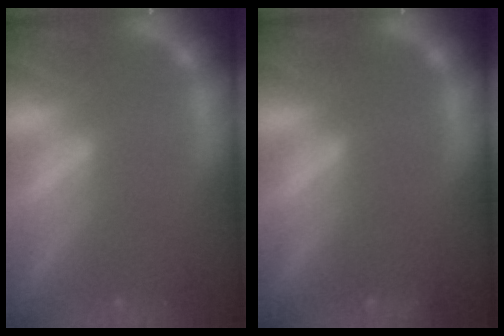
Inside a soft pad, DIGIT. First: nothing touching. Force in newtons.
{"total": 0.9}